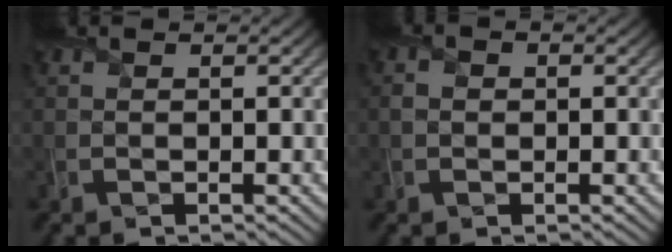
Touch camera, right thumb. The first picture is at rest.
{"total": 1.0, "force": [-0.4, 0.7, 0.5], "torque": [-0.012, -0.001, -0.009]}